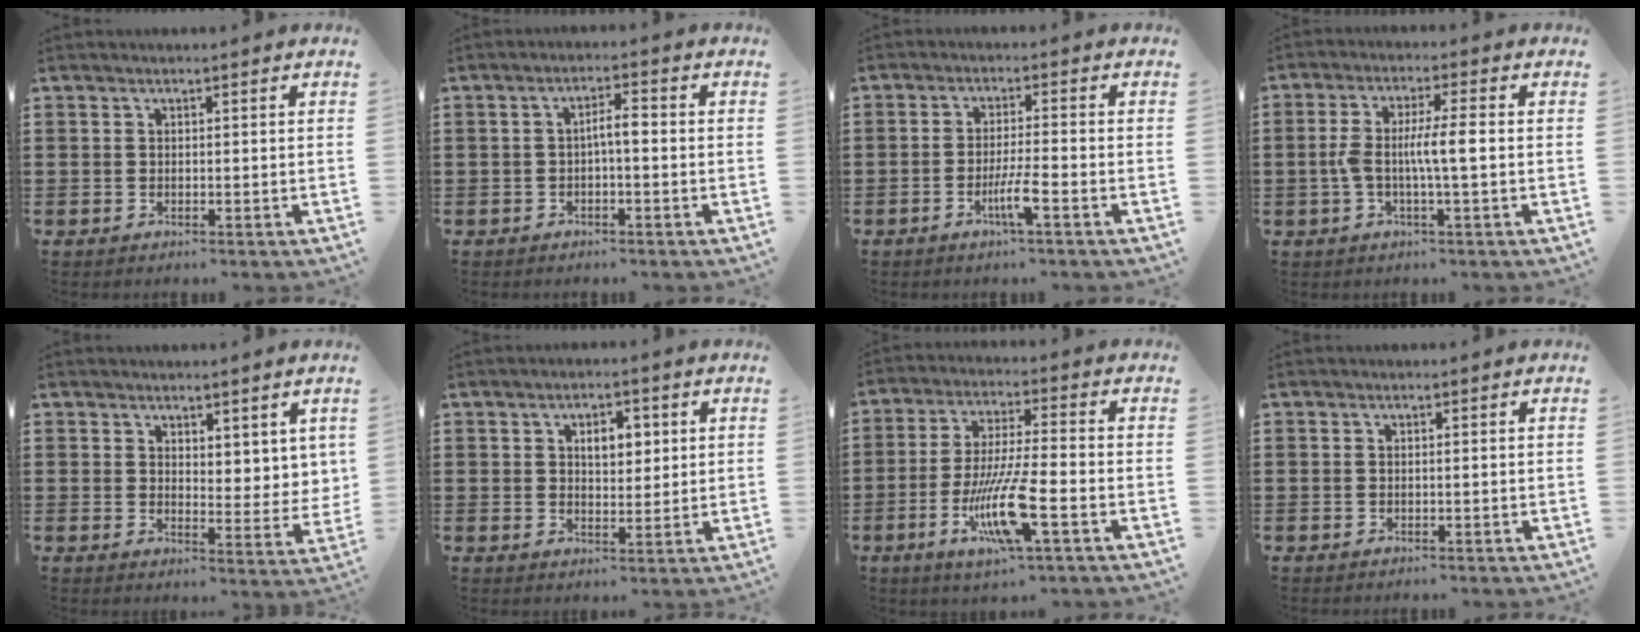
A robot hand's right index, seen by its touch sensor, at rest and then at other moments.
{"total": 2.7, "force": [-0.6, 0.5, 2.5], "torque": [-0.047, 0.004, -0.013]}
{"total": 4.5, "force": [-2.2, -0.1, 3.9], "torque": [-0.072, -0.011, -0.040]}
{"total": 5.9, "force": [-0.6, 0.8, 5.8], "torque": [-0.120, -0.005, -0.020]}
{"total": 3.9, "force": [3.3, 1.9, 0.5], "torque": [-0.015, -0.007, 0.061]}
{"total": 4.2, "force": [1.2, 2.5, 3.2], "torque": [-0.046, 0.003, 0.013]}
{"total": 11.4, "force": [-4.5, 1.5, 10.4], "torque": [-0.213, -0.014, -0.087]}
{"total": 0.0}